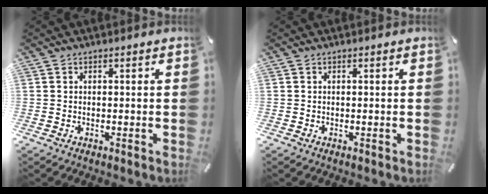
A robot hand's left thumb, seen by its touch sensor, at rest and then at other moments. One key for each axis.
{"total": 0.0}